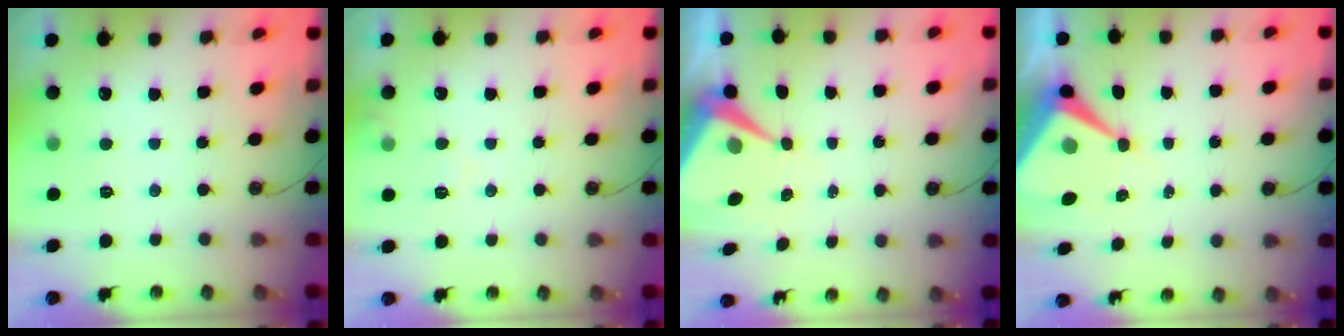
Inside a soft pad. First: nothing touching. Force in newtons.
{"total": 6.1, "press": 6.0, "slide": 0.8}
{"total": 9.1, "press": 9.0, "slide": 1.0}
{"total": 9.5, "press": 9.4, "slide": 1.0}